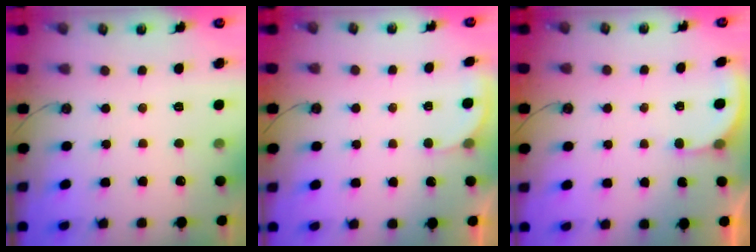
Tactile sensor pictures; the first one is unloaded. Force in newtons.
{"total": 2.5, "press": 2.5, "slide": 0.2}
{"total": 2.4, "press": 2.4, "slide": 0.3}